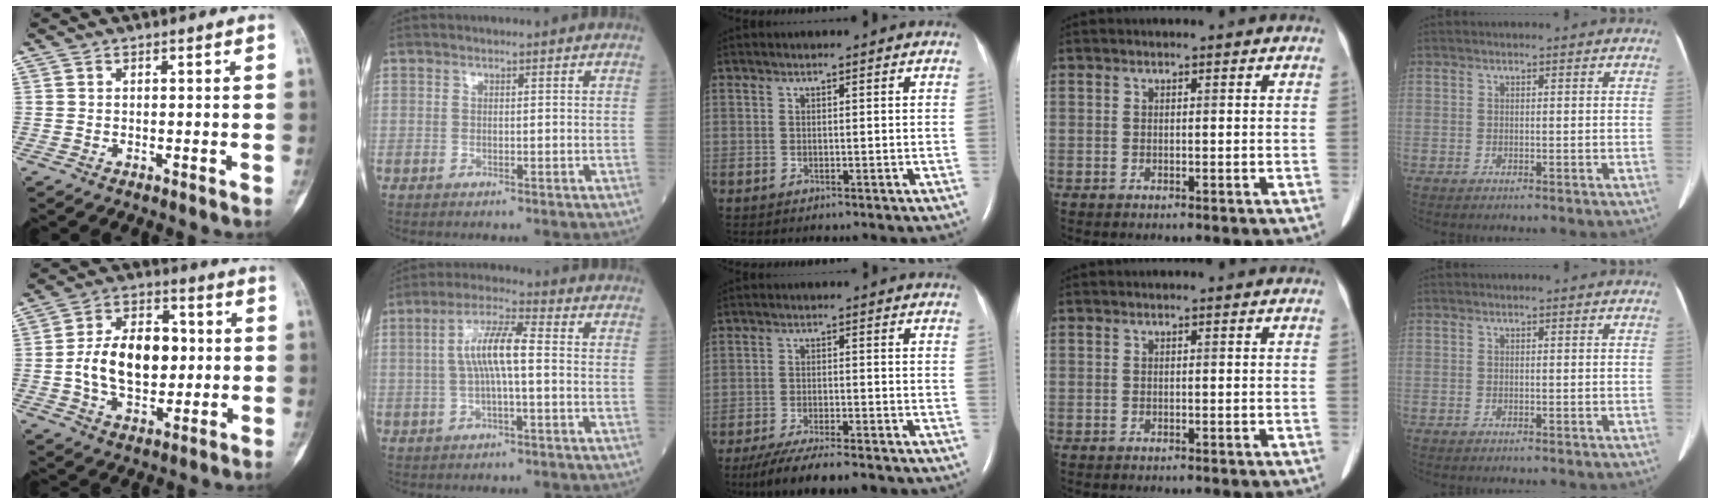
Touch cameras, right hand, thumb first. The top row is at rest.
{"thumb": {"total": 15.0, "force": [0.2, 9.5, 11.6], "torque": [-0.171, 0.019, 0.004]}, "index": {"total": 7.7, "force": [0.2, 1.3, 7.6], "torque": [-0.152, 0.019, 0.001]}, "middle": {"total": 10.9, "force": [-9.2, 1.6, 5.7], "torque": [-0.088, -0.023, -0.142]}}